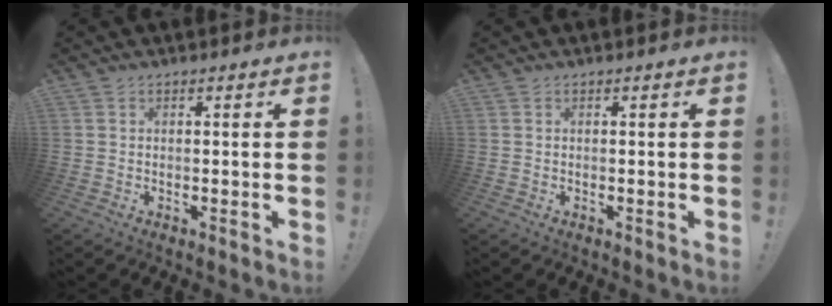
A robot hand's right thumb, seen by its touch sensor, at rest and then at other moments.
{"total": 0.0}